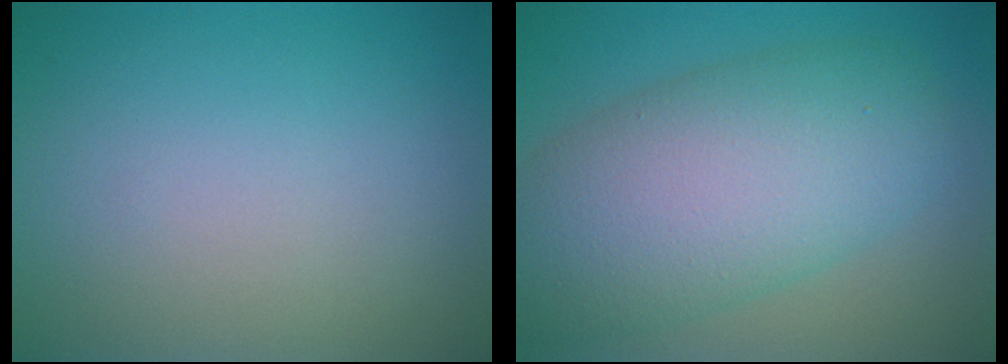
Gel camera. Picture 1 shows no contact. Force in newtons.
{"total": 9.7, "press": 9.7, "slide": 0.4}